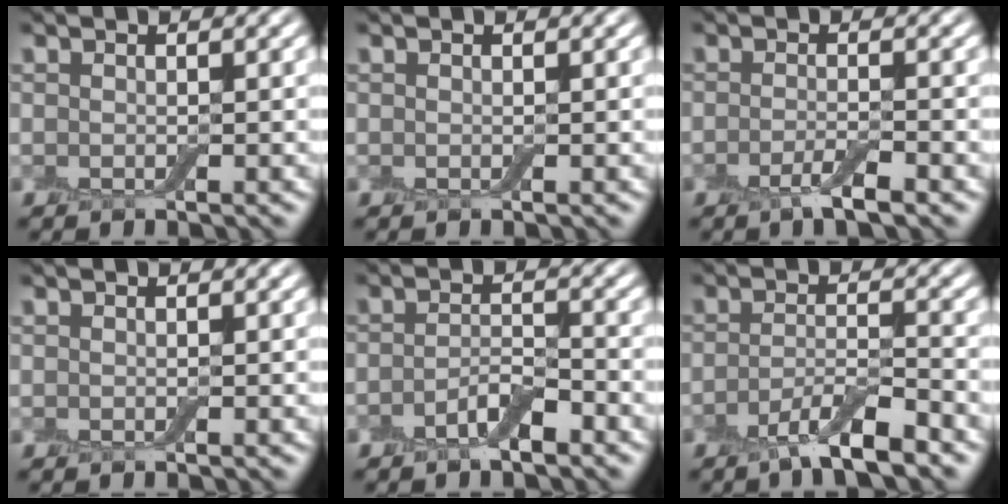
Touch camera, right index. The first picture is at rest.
{"total": 0.0}
{"total": 2.3, "force": [-1.2, 0.4, 1.9], "torque": [-0.033, -0.001, -0.028]}
{"total": 0.0}
{"total": 2.7, "force": [-1.5, 1.0, 2.0], "torque": [-0.039, 0.006, -0.032]}
{"total": 4.4, "force": [-2.9, 0.9, 3.2], "torque": [-0.056, 0.000, -0.060]}